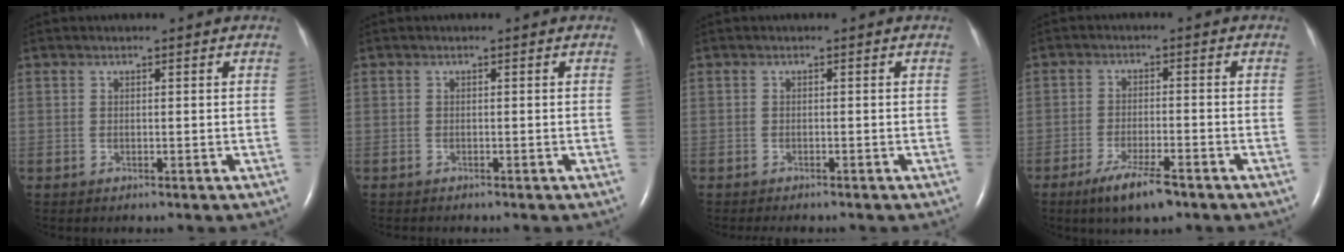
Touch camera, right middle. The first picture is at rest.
{"total": 1.3, "force": [-1.1, 0.2, 0.6], "torque": [-0.010, -0.003, -0.012]}
{"total": 3.4, "force": [-3.0, 0.8, 1.4], "torque": [-0.017, -0.006, -0.035]}
{"total": 6.9, "force": [-4.6, 1.0, 5.0], "torque": [-0.102, -0.013, -0.077]}